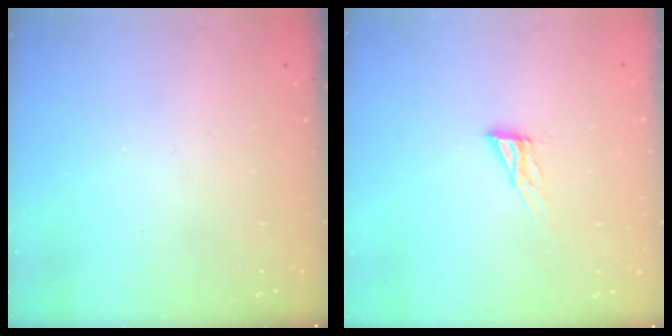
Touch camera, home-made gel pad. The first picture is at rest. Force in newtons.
{"total": 6.9, "press": 6.8, "slide": 0.5}